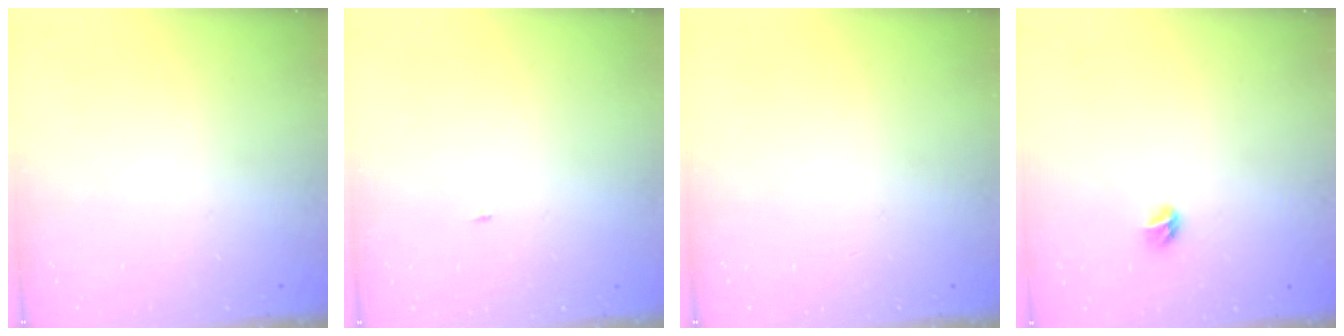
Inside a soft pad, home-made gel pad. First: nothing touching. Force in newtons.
{"total": 1.8, "press": 1.8, "slide": 0.2}
{"total": 0.0}
{"total": 4.5, "press": 4.4, "slide": 0.9}